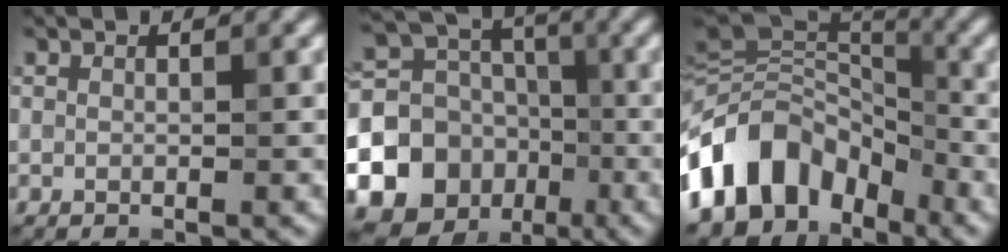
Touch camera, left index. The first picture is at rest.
{"total": 14.5, "force": [-4.0, 12.9, 5.4], "torque": [-0.132, -0.011, -0.081]}
{"total": 11.9, "force": [-5.4, 7.8, 7.2], "torque": [-0.146, 0.018, -0.118]}